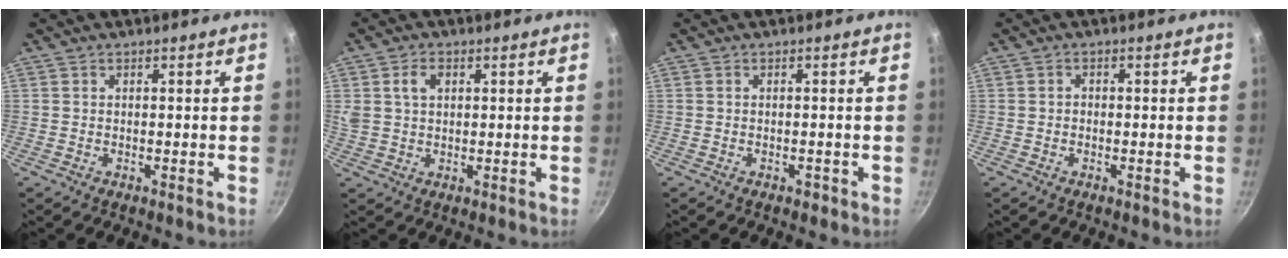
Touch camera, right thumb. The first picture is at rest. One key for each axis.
{"total": 4.7, "fx": 1.5, "fy": 3.3, "fz": 3.0, "tx": -0.047, "ty": 0.001, "tz": 0.028}
{"total": 1.1, "fx": -0.6, "fy": 0.6, "fz": 0.6, "tx": -0.009, "ty": 0.004, "tz": -0.005}
{"total": 0.9, "fx": -0.3, "fy": 0.7, "fz": 0.4, "tx": -0.006, "ty": 0.004, "tz": -0.007}